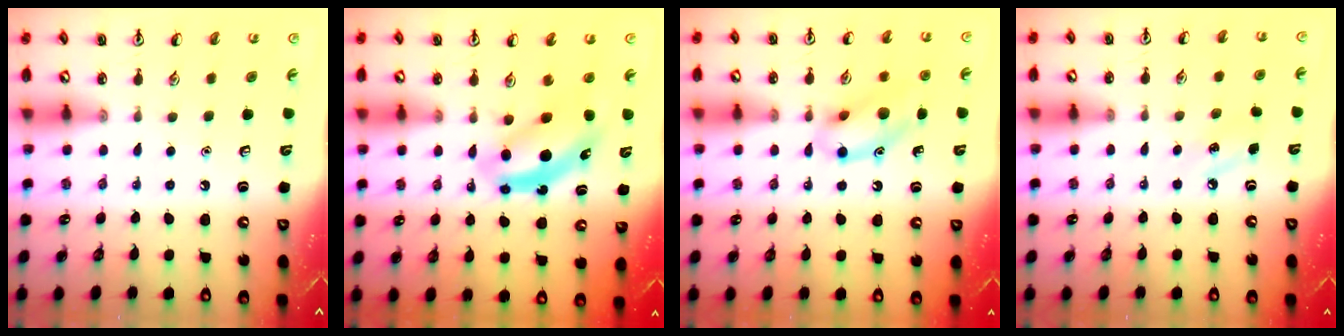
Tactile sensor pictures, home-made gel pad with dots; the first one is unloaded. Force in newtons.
{"total": 5.6, "press": 5.5, "slide": 1.2}
{"total": 12.2, "press": 11.9, "slide": 2.4}
{"total": 5.4, "press": 5.1, "slide": 1.7}